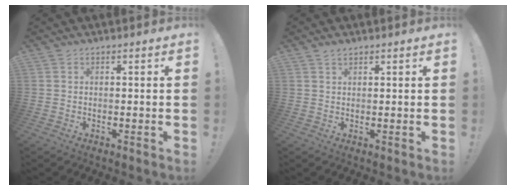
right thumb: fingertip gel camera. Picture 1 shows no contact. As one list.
[{"total": 1.5, "force": [1.2, 0.6, 0.7], "torque": [-0.009, -0.003, 0.021]}]